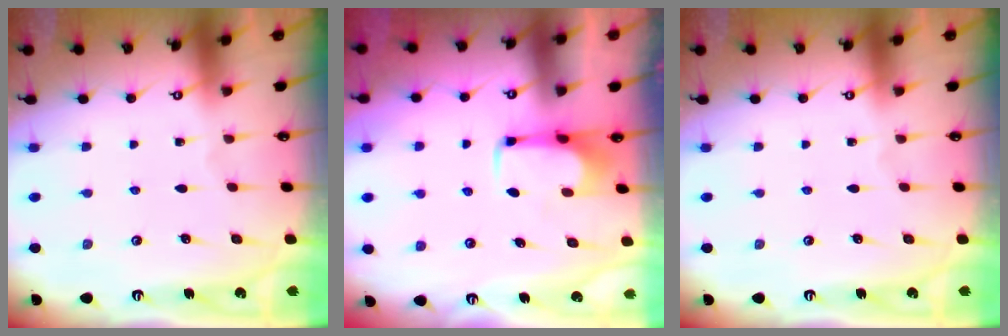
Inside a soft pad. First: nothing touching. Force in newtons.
{"total": 2.0, "press": 2.0, "slide": 0.2}
{"total": 0.0}